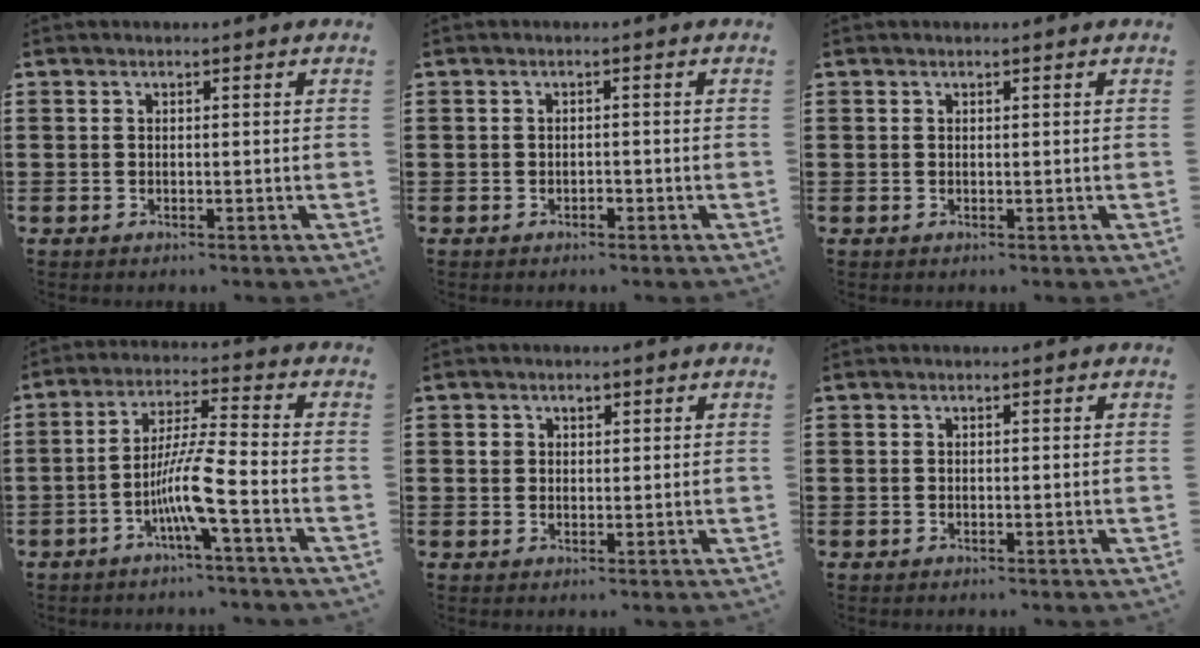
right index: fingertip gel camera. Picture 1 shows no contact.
{"total": 0.8, "force": [-0.6, 0.4, 0.3], "torque": [-0.009, 0.000, -0.013]}
{"total": 0.0}
{"total": 8.4, "force": [-3.5, 0.4, 7.6], "torque": [-0.155, -0.009, -0.071]}
{"total": 1.5, "force": [0.6, 1.2, 0.5], "torque": [-0.014, 0.009, 0.011]}
{"total": 0.0}